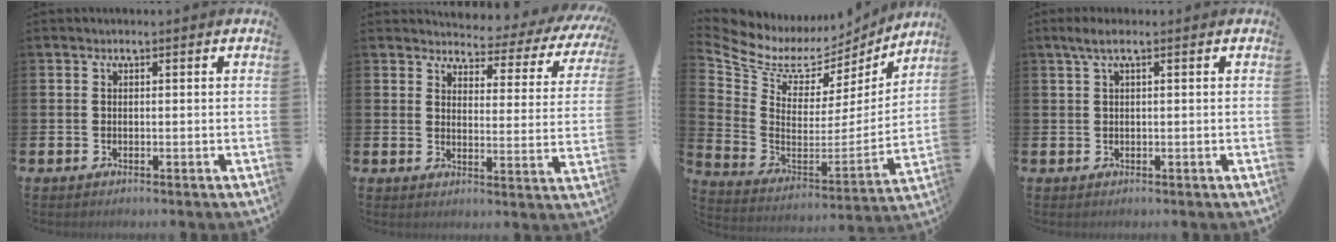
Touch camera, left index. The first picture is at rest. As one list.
[{"total": 3.5, "force": [3.2, 1.3, 0.8], "torque": [-0.024, -0.038, 0.046]}, {"total": 7.7, "force": [6.0, 4.3, 2.3], "torque": [-0.090, -0.043, 0.102]}, {"total": 2.0, "force": [0.8, 0.2, 1.8], "torque": [-0.040, 0.006, 0.016]}]